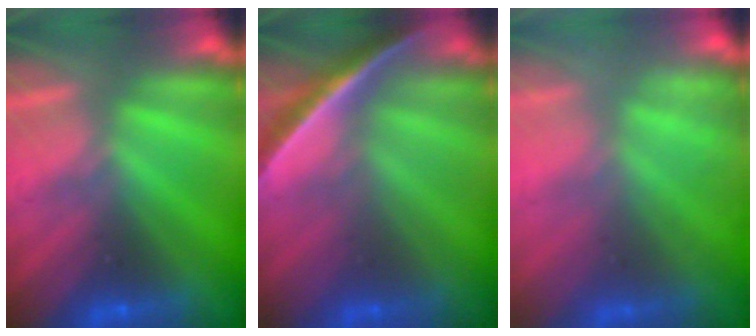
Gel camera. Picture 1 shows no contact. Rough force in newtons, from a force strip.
{"total": 1.8}
{"total": 2.2}